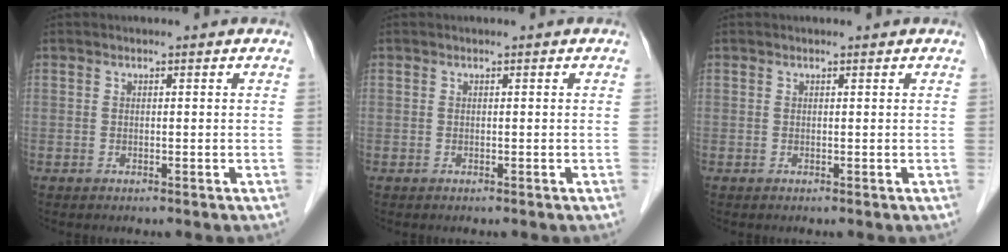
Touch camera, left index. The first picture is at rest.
{"total": 0.0}
{"total": 0.0}